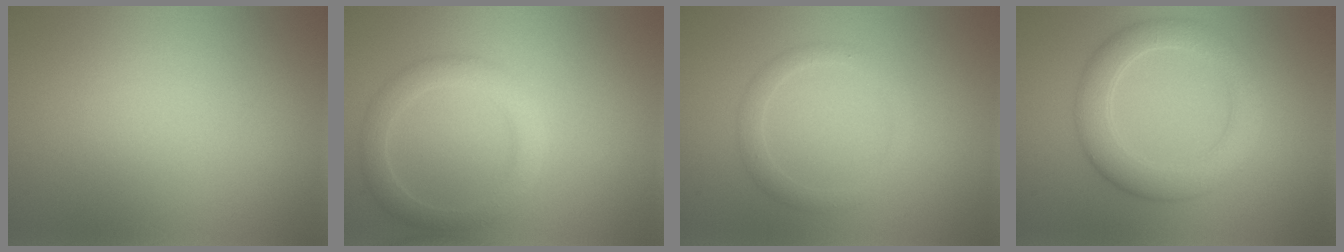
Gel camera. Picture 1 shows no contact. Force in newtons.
{"total": 2.8, "press": 2.8, "slide": 0.0}
{"total": 1.6, "press": 1.6, "slide": 0.1}
{"total": 4.5, "press": 4.5, "slide": 0.3}